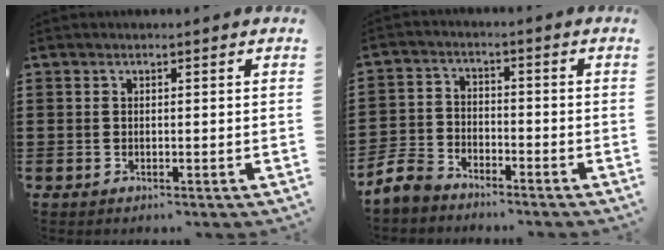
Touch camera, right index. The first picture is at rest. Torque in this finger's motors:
{"motor_torque": [-0.04, 0.07, -0.47, -0.21]}